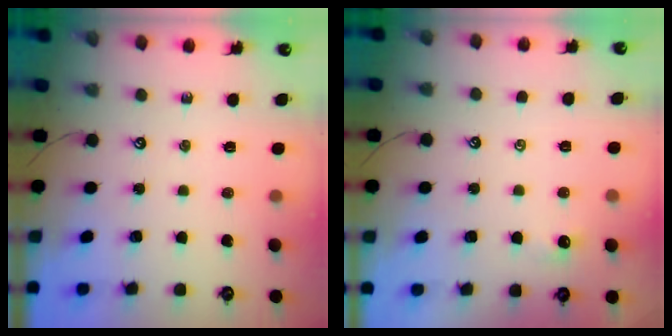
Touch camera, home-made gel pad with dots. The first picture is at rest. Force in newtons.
{"total": 2.3, "press": 2.3, "slide": 0.4}